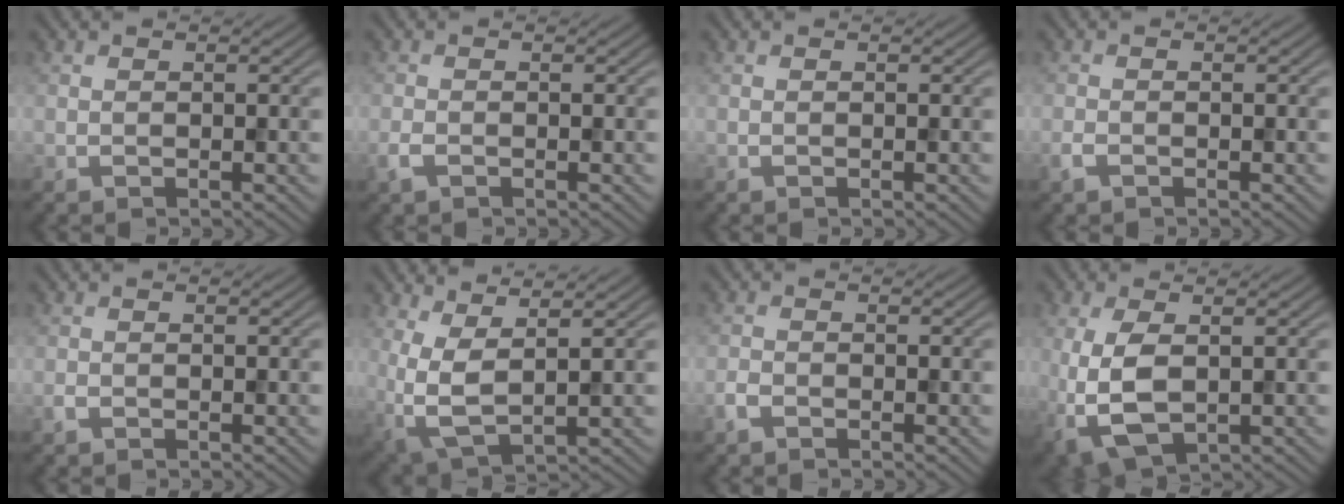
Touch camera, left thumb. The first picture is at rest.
{"total": 1.5, "force": [-0.8, 0.7, 1.0], "torque": [-0.026, -0.003, -0.020]}
{"total": 0.0}
{"total": 1.1, "force": [-0.8, 0.5, 0.7], "torque": [-0.017, -0.002, -0.017]}
{"total": 0.7, "force": [-0.5, 0.3, 0.4], "torque": [-0.009, 0.000, -0.011]}
{"total": 6.0, "force": [1.6, 2.3, 5.4], "torque": [-0.135, -0.003, 0.033]}
{"total": 1.5, "force": [-1.1, 0.6, 0.7], "torque": [-0.017, 0.000, -0.029]}
{"total": 6.6, "force": [-0.9, 3.6, 5.5], "torque": [-0.134, -0.010, -0.013]}